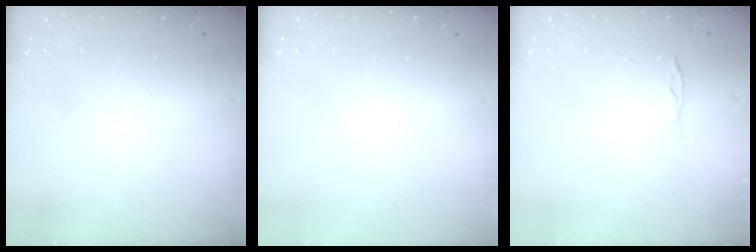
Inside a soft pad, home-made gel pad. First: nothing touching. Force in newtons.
{"total": 0.0}
{"total": 4.0, "press": 3.9, "slide": 0.4}